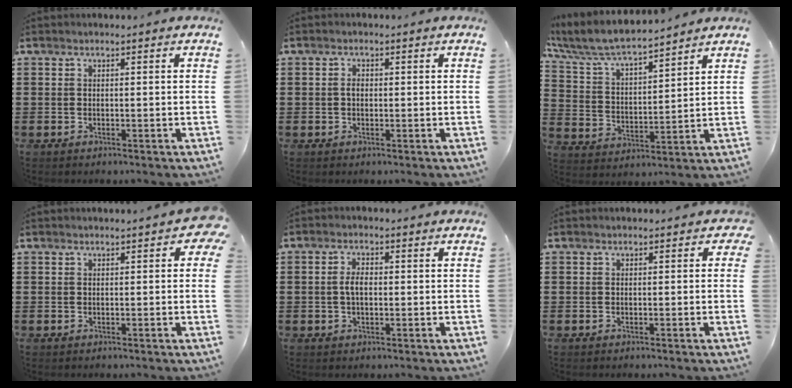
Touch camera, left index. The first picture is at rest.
{"total": 1.5, "force": [0.1, 0.9, 1.2], "torque": [-0.025, 0.005, 0.001]}
{"total": 7.0, "force": [6.5, 0.8, 2.6], "torque": [-0.080, -0.037, 0.109]}
{"total": 1.4, "force": [0.3, 0.4, 1.3], "torque": [-0.018, 0.000, 0.004]}
{"total": 2.9, "force": [0.1, 1.3, 2.6], "torque": [-0.059, 0.001, -0.002]}
{"total": 0.7, "force": [-0.3, 0.5, 0.4], "torque": [-0.009, 0.003, -0.007]}